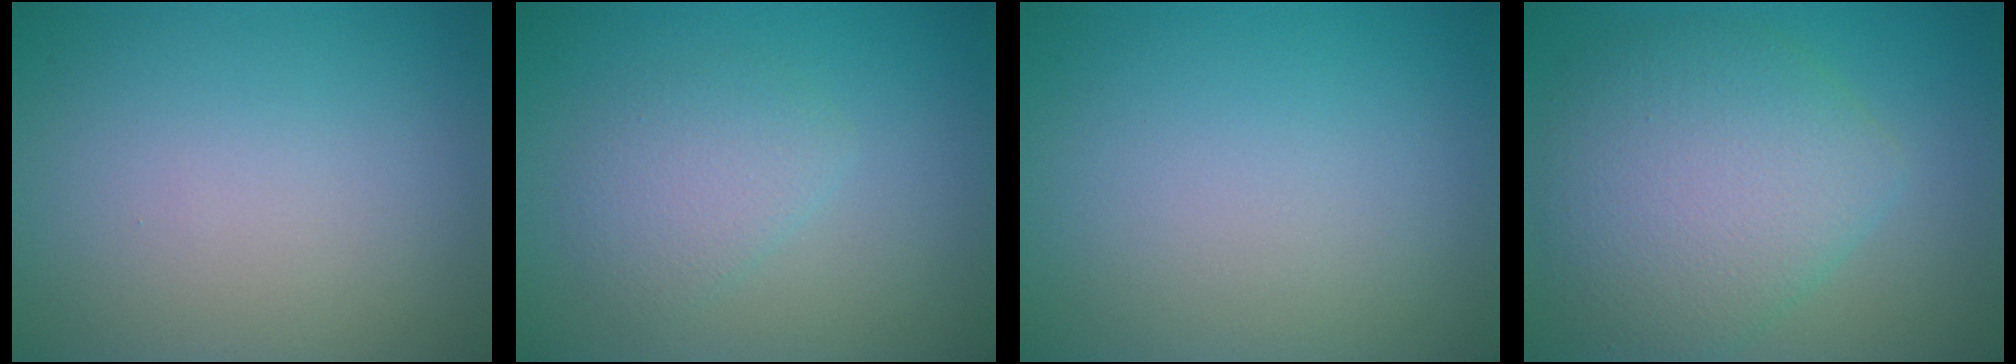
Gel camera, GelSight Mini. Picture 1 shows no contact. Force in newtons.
{"total": 2.4, "press": 2.4, "slide": 0.1}
{"total": 0.0}
{"total": 7.0, "press": 7.0, "slide": 0.2}